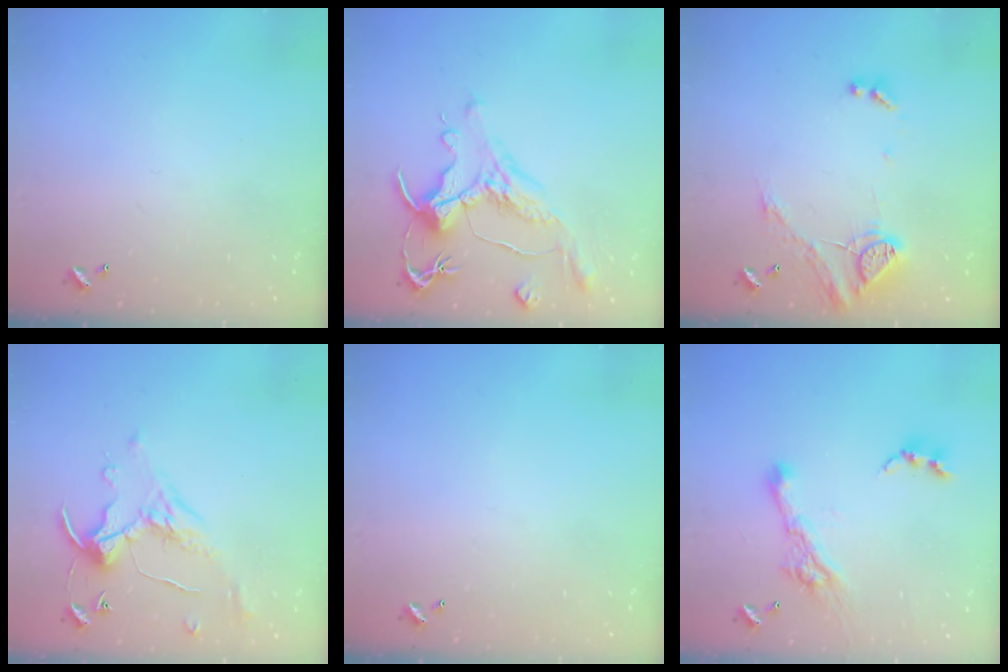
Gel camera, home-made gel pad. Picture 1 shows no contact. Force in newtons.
{"total": 1.7, "press": 0.9, "slide": 1.4}
{"total": 17.3, "press": 17.3, "slide": 0.8}
{"total": 1.1, "press": 0.6, "slide": 0.9}
{"total": 0.0}
{"total": 8.3, "press": 8.2, "slide": 1.2}